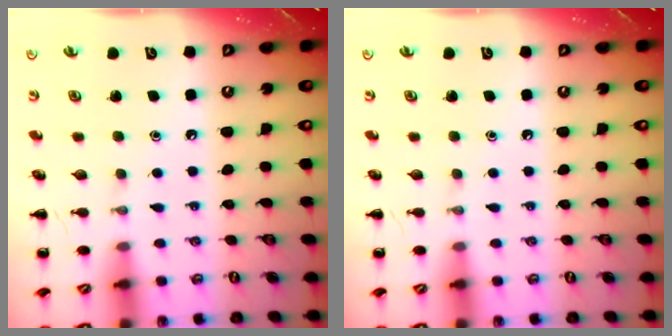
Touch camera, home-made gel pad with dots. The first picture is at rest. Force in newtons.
{"total": 0.0}